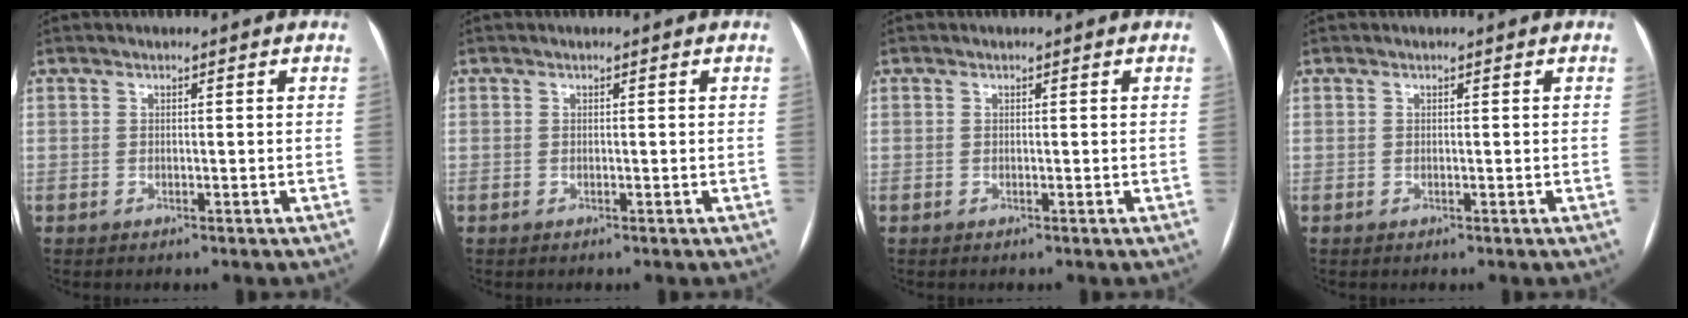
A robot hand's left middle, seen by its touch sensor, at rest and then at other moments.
{"total": 0.0}
{"total": 3.2, "force": [-1.6, -2.6, -1.2], "torque": [0.037, -0.017, -0.030]}
{"total": 0.0}